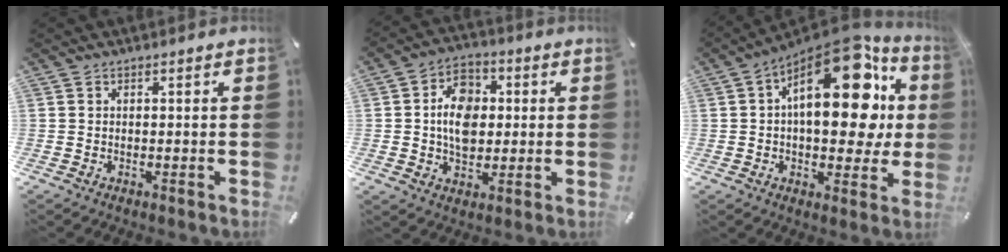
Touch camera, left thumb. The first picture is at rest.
{"total": 10.1, "force": [0.5, 7.7, 6.4], "torque": [-0.112, 0.005, 0.006]}
{"total": 24.0, "force": [7.3, 12.4, 19.2], "torque": [-0.270, -0.049, 0.118]}